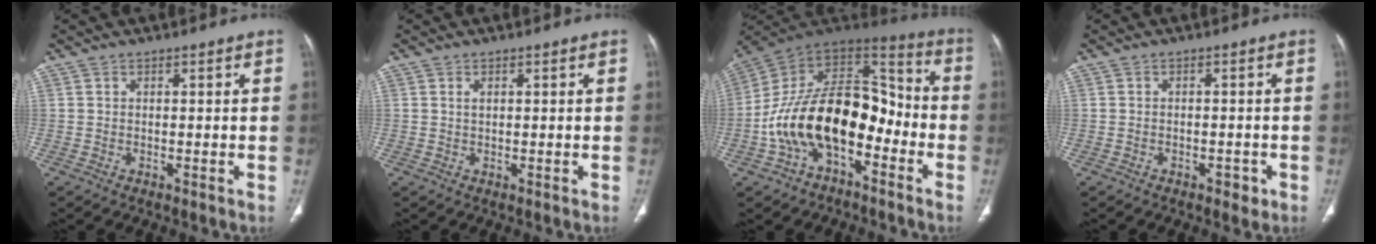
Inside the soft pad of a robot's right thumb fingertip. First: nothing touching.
{"total": 1.0, "force": [0.4, 0.5, 0.7], "torque": [-0.014, 0.002, 0.009]}
{"total": 22.0, "force": [-6.6, 12.9, 16.5], "torque": [-0.260, 0.086, -0.114]}
{"total": 2.2, "force": [-1.2, 1.3, 1.3], "torque": [-0.013, 0.007, -0.013]}